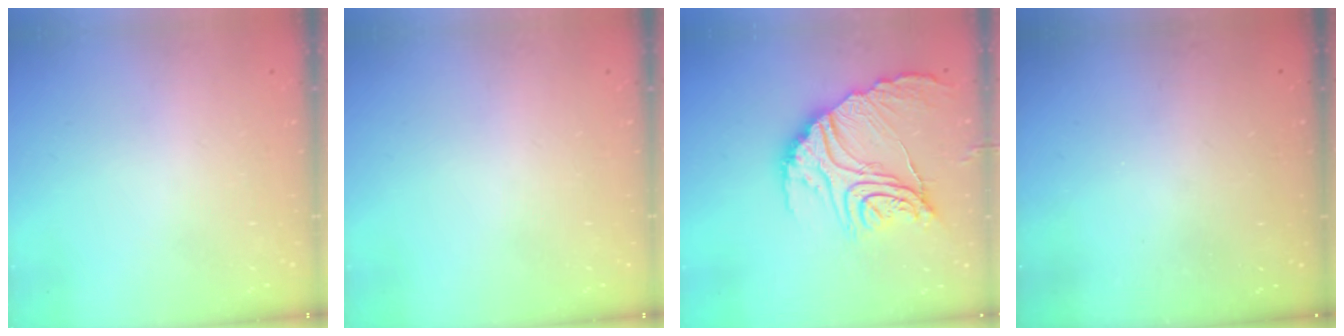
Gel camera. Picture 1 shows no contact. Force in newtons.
{"total": 0.0}
{"total": 22.6, "press": 22.5, "slide": 2.3}
{"total": 3.2, "press": 3.2, "slide": 0.1}